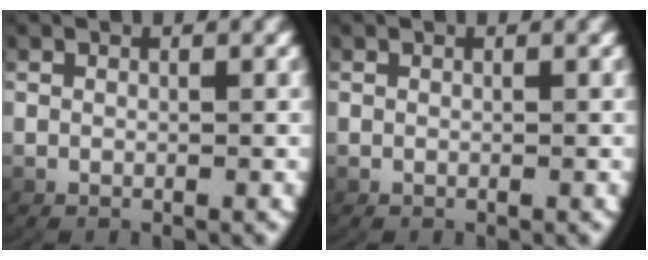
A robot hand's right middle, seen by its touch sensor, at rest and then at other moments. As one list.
[{"total": 0.0}]